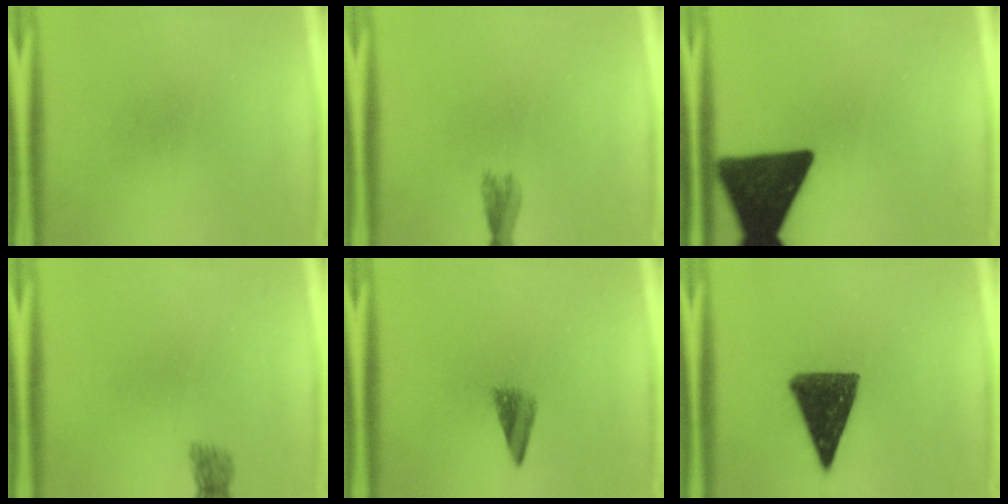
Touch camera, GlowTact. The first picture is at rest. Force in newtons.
{"total": 2.3}
{"total": 18.3}
{"total": 2.1}
{"total": 2.9}
{"total": 12.2}